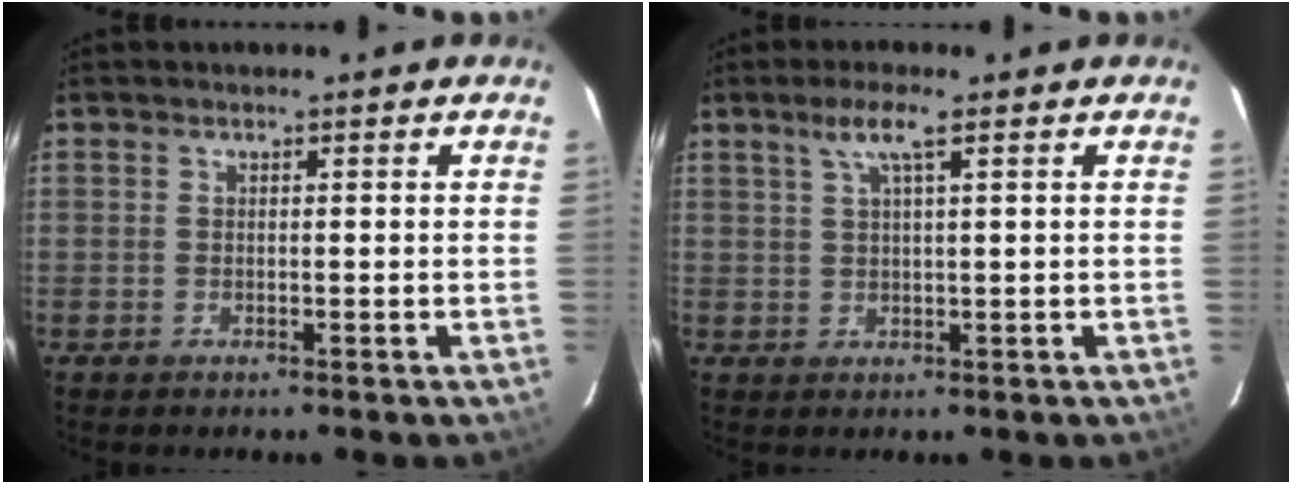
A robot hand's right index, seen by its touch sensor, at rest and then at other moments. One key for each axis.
{"total": 3.8, "fx": 2.1, "fy": 0.0, "fz": 3.1, "tx": -0.061, "ty": 0.006, "tz": 0.040}